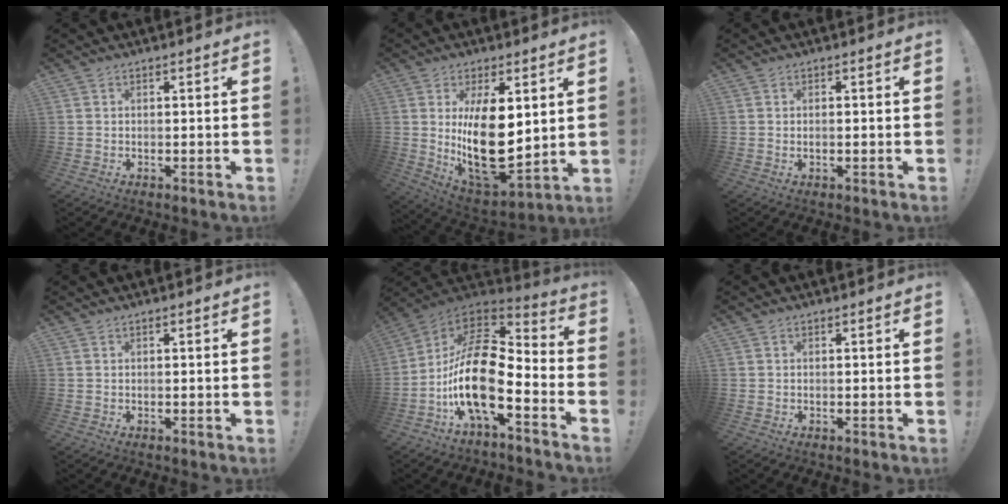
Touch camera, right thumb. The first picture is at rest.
{"total": 19.6, "force": [3.3, 10.3, 16.3], "torque": [-0.279, -0.048, 0.071]}
{"total": 0.8, "force": [0.2, 0.1, 0.8], "torque": [-0.006, -0.003, 0.001]}
{"total": 0.0}
{"total": 20.3, "force": [-4.9, 8.3, 17.8], "torque": [-0.365, 0.020, -0.085]}
{"total": 0.0}